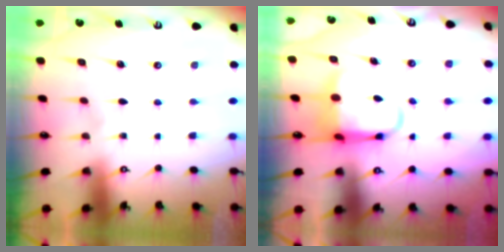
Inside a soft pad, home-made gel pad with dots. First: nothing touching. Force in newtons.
{"total": 5.8, "press": 5.7, "slide": 1.3}